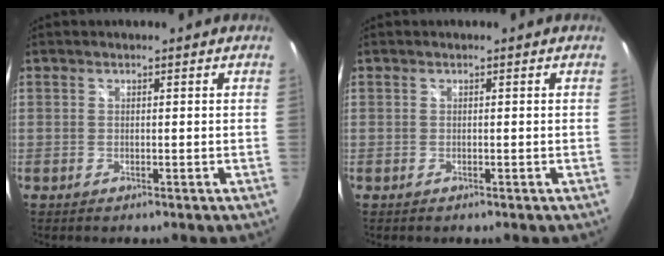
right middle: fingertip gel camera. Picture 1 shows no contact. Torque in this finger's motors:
{"motor_torque": [0.18, -0.50, -0.01, 0.01]}